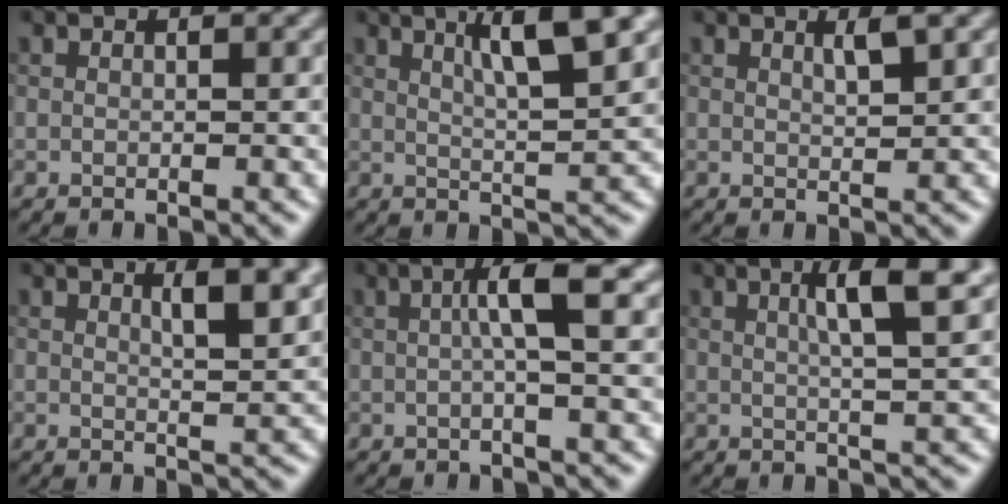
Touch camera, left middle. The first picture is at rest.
{"total": 6.5, "force": [3.0, 1.3, 5.6], "torque": [-0.078, 0.008, 0.047]}
{"total": 1.7, "force": [0.9, 0.3, 1.4], "torque": [-0.022, 0.001, 0.012]}
{"total": 4.8, "force": [2.0, 1.5, 4.0], "torque": [-0.044, 0.006, 0.022]}
{"total": 4.0, "force": [0.6, 0.4, 4.0], "torque": [-0.068, 0.006, 0.006]}
{"total": 5.9, "force": [2.1, 1.1, 5.4], "torque": [-0.073, 0.008, 0.029]}